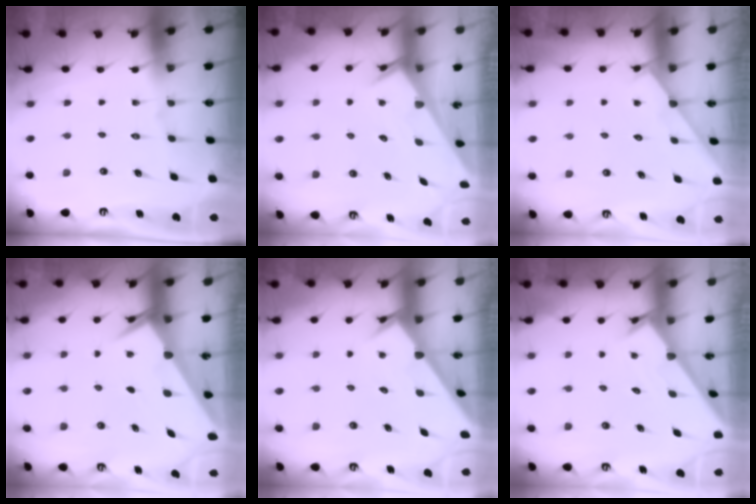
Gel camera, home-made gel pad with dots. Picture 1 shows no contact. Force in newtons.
{"total": 3.0, "press": 3.0, "slide": 0.2}
{"total": 2.3, "press": 2.3, "slide": 0.4}
{"total": 2.6, "press": 2.6, "slide": 0.2}
{"total": 2.8, "press": 2.8, "slide": 0.1}
{"total": 1.8, "press": 1.8, "slide": 0.1}